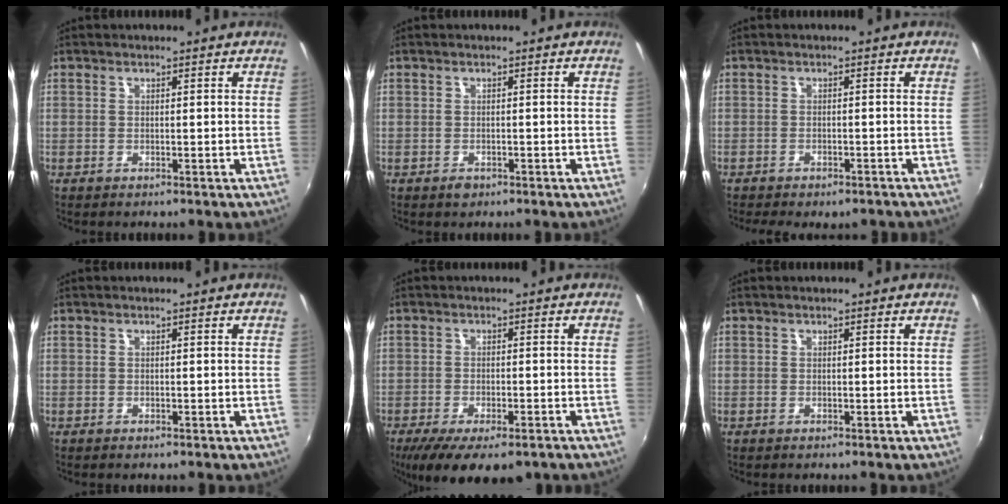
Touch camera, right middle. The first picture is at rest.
{"total": 1.5, "force": [-0.9, 1.0, 0.6], "torque": [-0.011, -0.004, -0.014]}
{"total": 6.9, "force": [-5.4, 2.8, 3.3], "torque": [-0.077, -0.027, -0.072]}
{"total": 0.6, "force": [-0.4, 0.4, 0.2], "torque": [-0.004, -0.003, -0.006]}
{"total": 12.6, "force": [-8.3, 4.9, 8.0], "torque": [-0.167, -0.044, -0.127]}
{"total": 0.0}